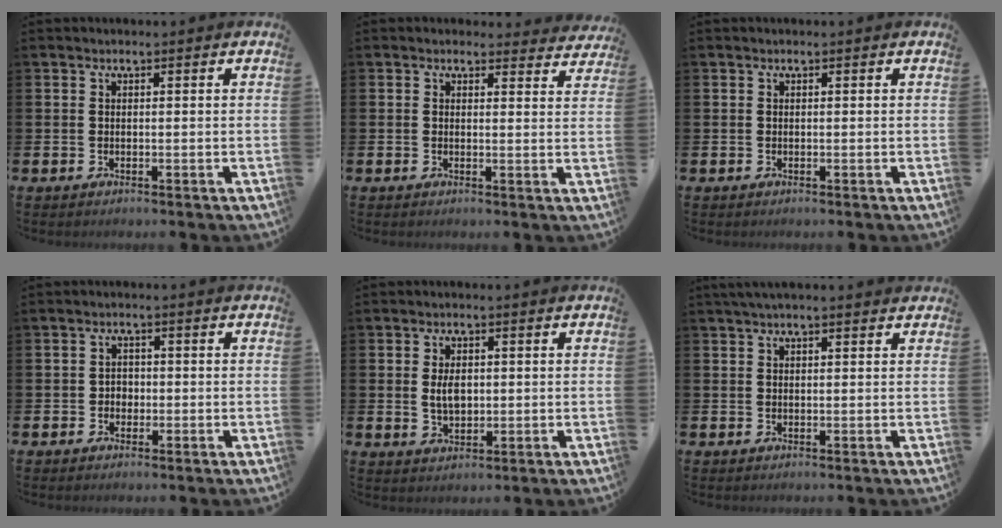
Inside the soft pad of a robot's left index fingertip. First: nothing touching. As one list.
[{"total": 1.8, "force": [1.6, 0.7, 0.0], "torque": [0.002, -0.007, 0.027]}, {"total": 0.0}, {"total": 1.8, "force": [-0.3, 1.7, 0.6], "torque": [-0.007, 0.005, -0.010]}, {"total": 3.6, "force": [0.5, 2.2, 2.8], "torque": [-0.042, 0.003, 0.005]}, {"total": 1.7, "force": [1.4, 0.2, 0.9], "torque": [-0.021, 0.004, 0.025]}]